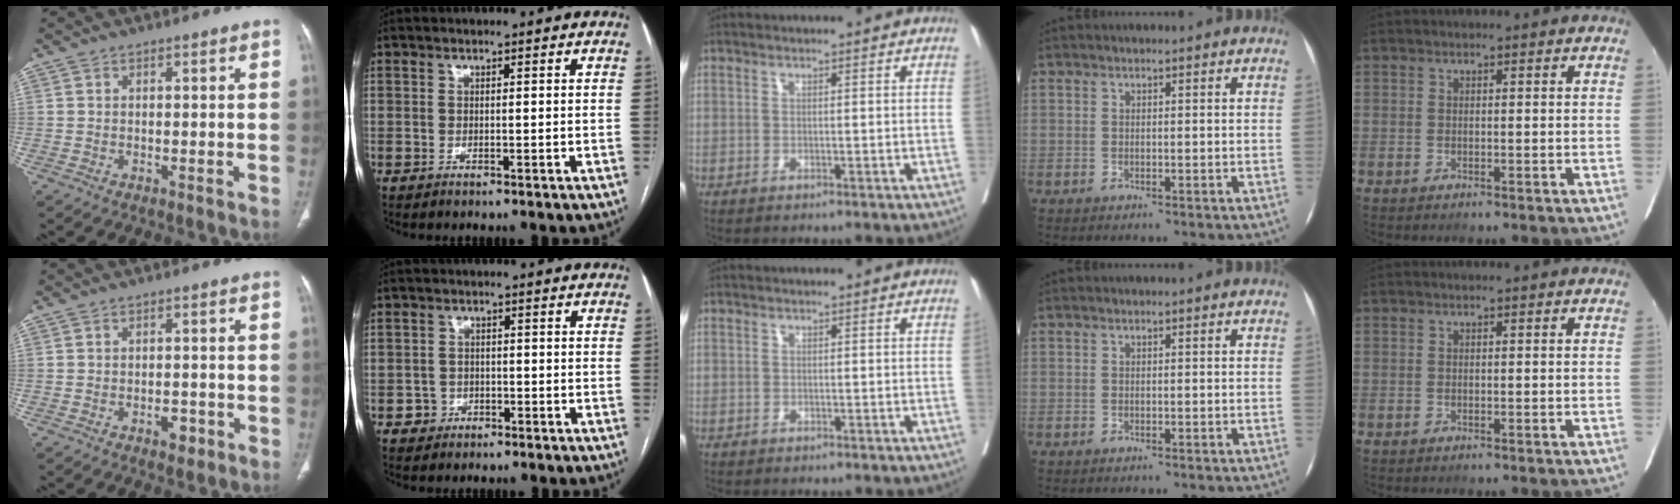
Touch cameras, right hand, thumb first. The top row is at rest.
{"thumb": {"total": 2.7, "force": [-1.3, 1.5, 1.8], "torque": [-0.012, 0.006, -0.015]}, "index": {"total": 2.6, "force": [-0.9, 2.5, 0.0], "torque": [0.008, 0.013, -0.013]}}